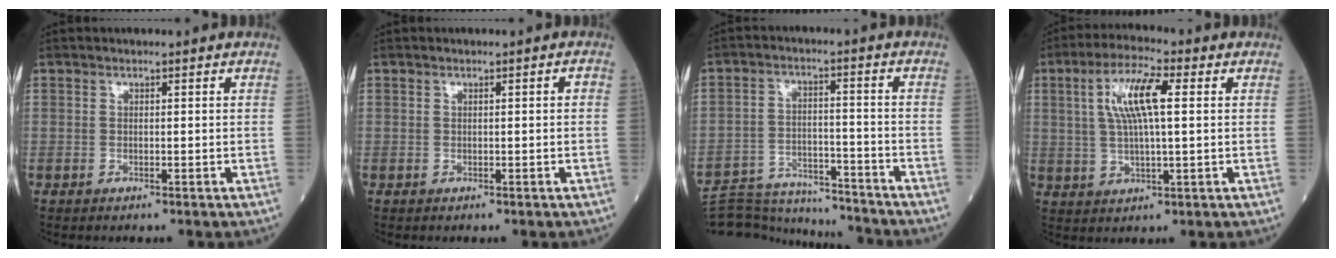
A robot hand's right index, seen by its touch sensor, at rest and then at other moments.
{"total": 0.9, "force": [0.0, 0.2, 0.9], "torque": [-0.009, 0.001, 0.002]}
{"total": 15.6, "force": [-15.3, 2.6, 2.3], "torque": [-0.045, 0.017, -0.227]}
{"total": 9.1, "force": [2.3, 1.7, 8.7], "torque": [-0.174, 0.013, 0.042]}